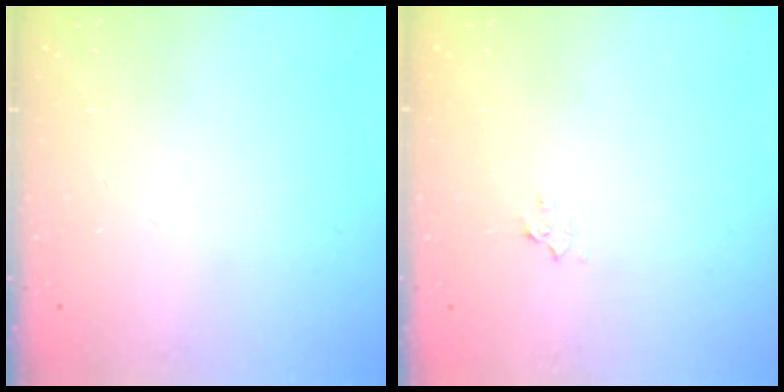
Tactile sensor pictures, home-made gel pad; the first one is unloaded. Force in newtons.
{"total": 3.0, "press": 3.0, "slide": 0.4}